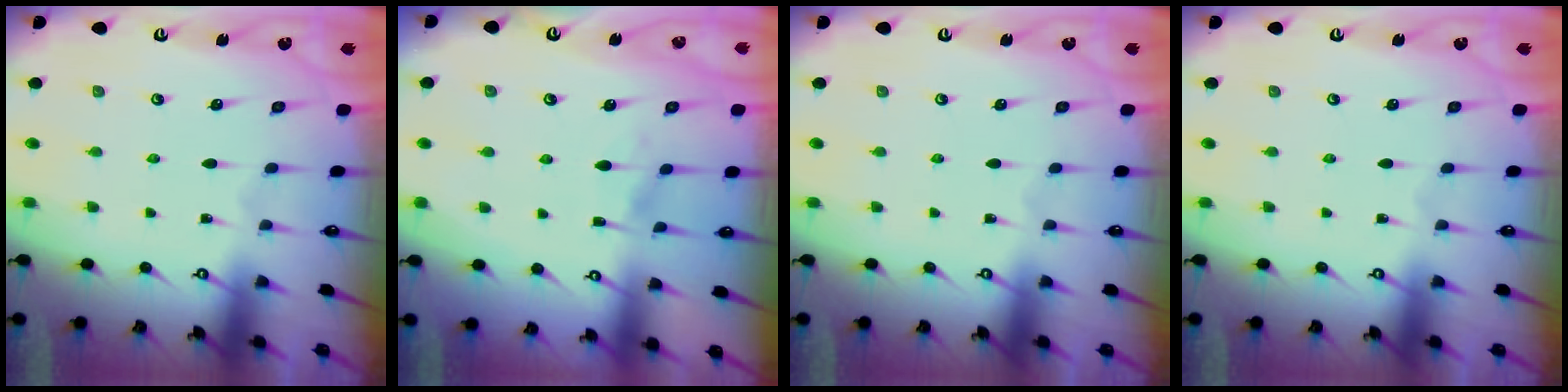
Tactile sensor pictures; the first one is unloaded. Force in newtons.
{"total": 3.9, "press": 3.8, "slide": 0.3}
{"total": 0.0}
{"total": 0.0}